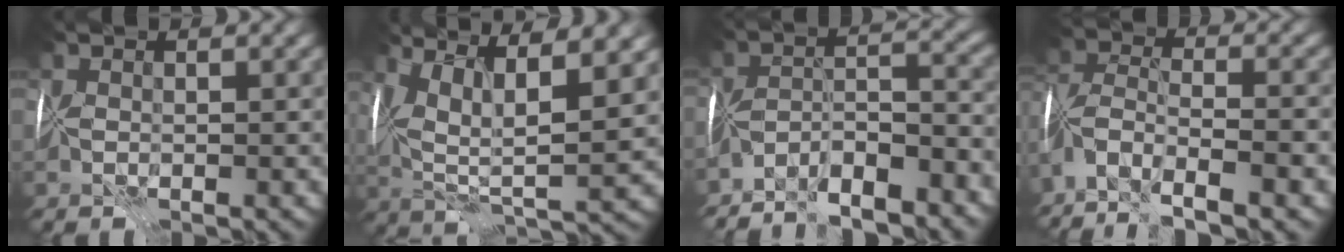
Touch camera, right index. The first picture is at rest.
{"total": 9.5, "force": [4.3, 2.9, 8.0], "torque": [-0.152, 0.003, 0.078]}
{"total": 6.6, "force": [-5.8, 1.0, 2.9], "torque": [-0.037, 0.003, -0.107]}
{"total": 8.1, "force": [-5.8, 2.4, 5.1], "torque": [-0.092, -0.003, -0.117]}